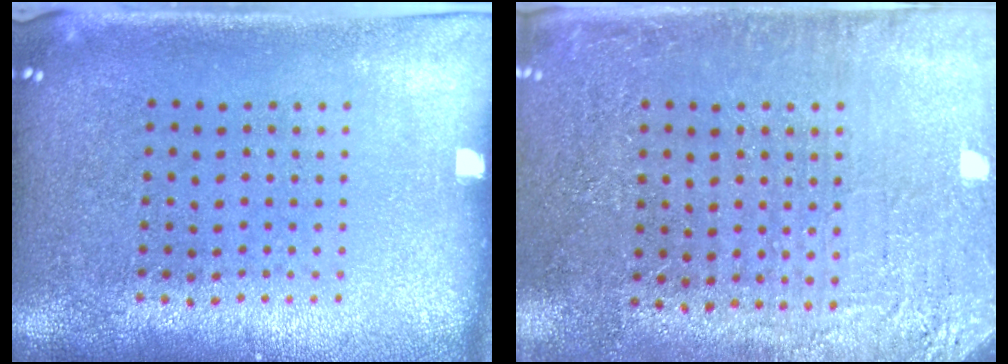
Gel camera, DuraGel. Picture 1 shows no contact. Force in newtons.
{"total": 2.9, "press": 2.8, "slide": 0.5}